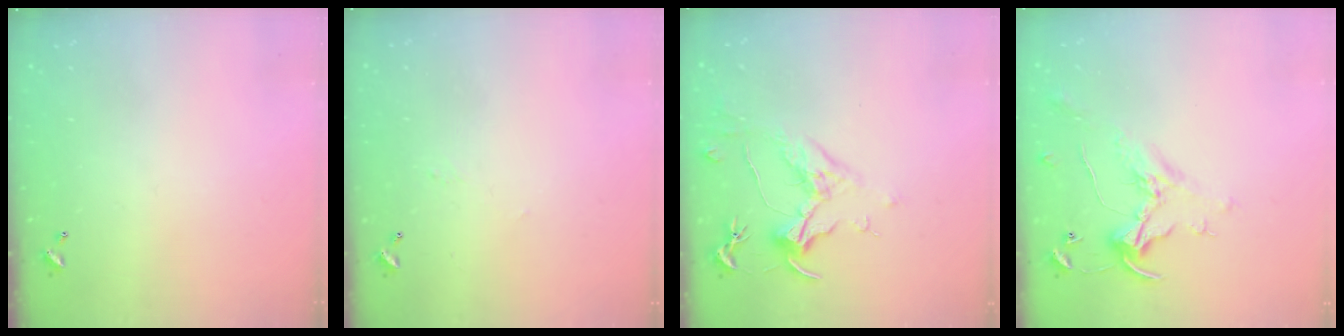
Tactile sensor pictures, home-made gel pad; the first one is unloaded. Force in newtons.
{"total": 0.9, "press": 0.7, "slide": 0.5}
{"total": 1.6, "press": 1.4, "slide": 0.9}
{"total": 1.0, "press": 0.9, "slide": 0.5}